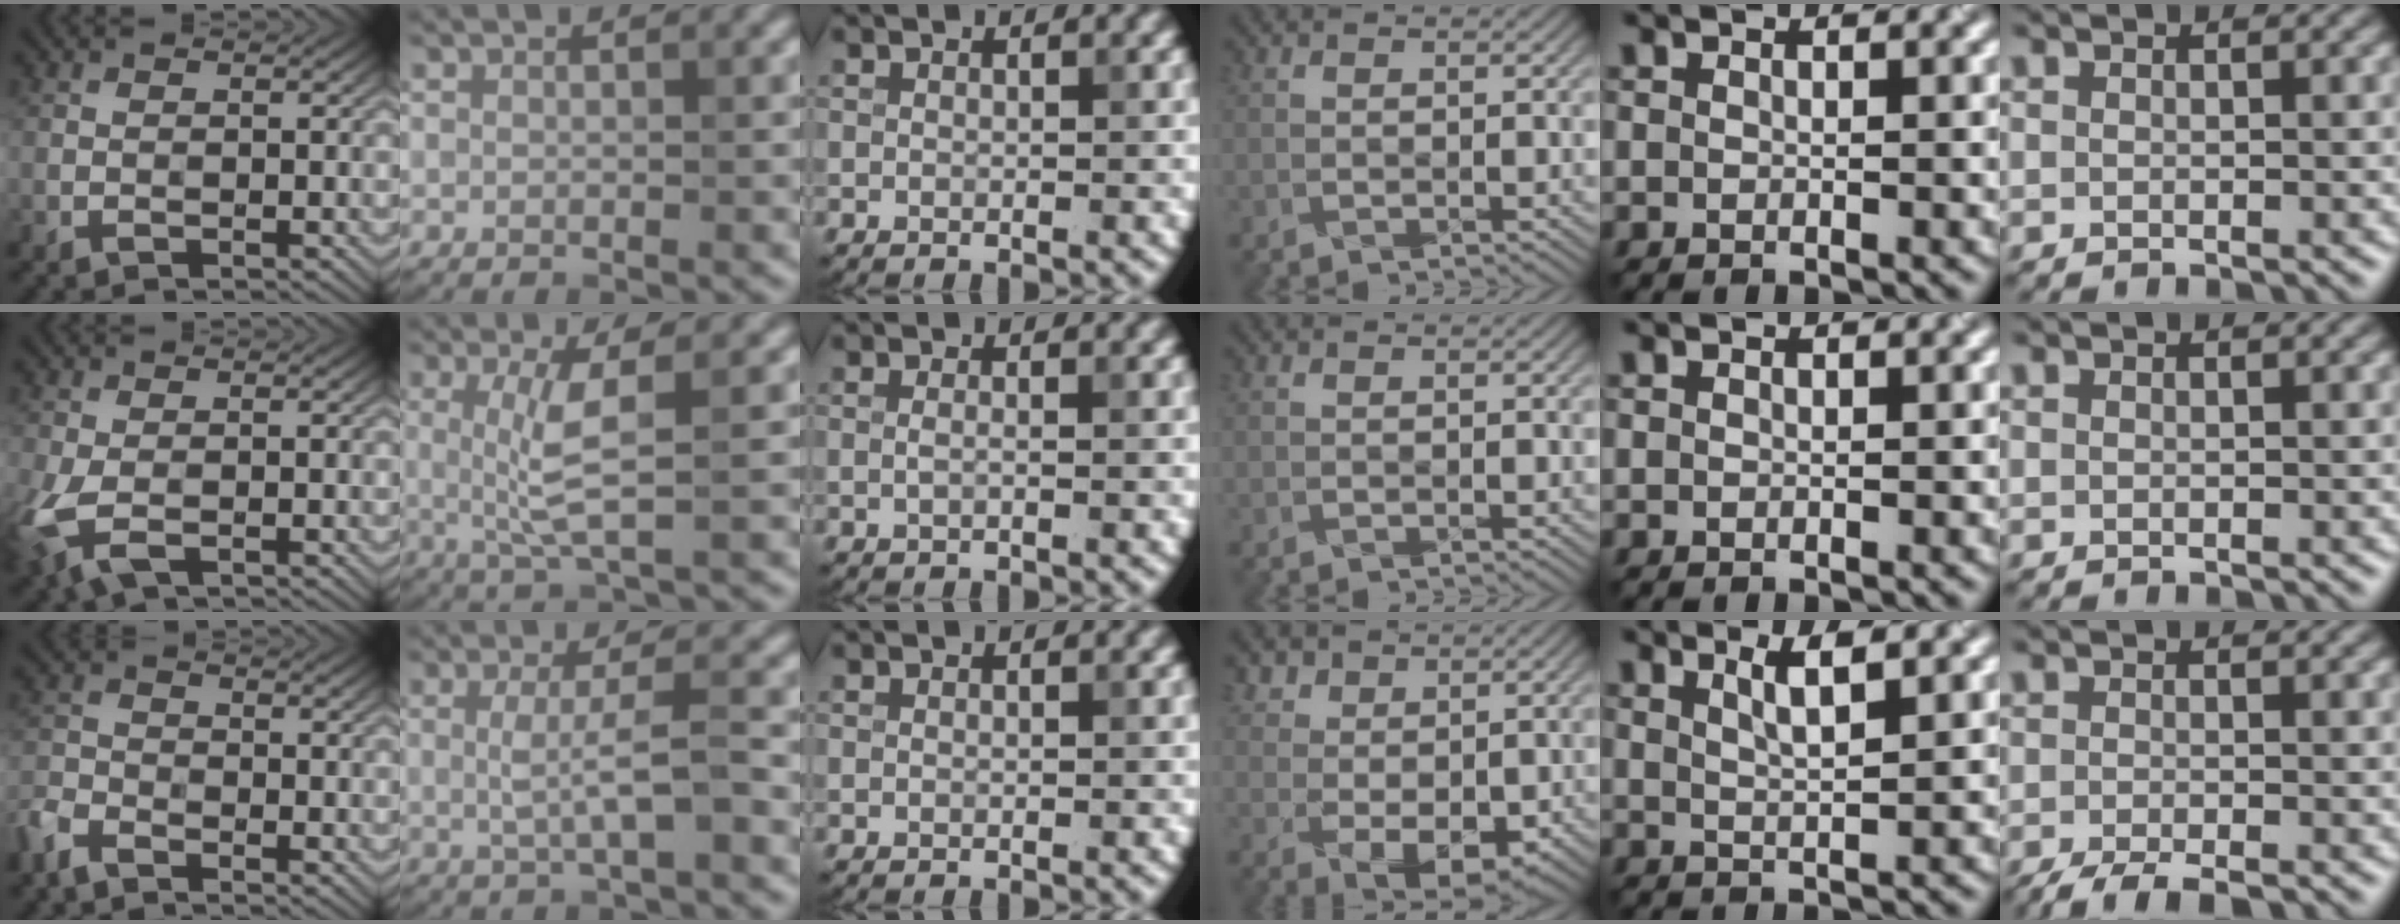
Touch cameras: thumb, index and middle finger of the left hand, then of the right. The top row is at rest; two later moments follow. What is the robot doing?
{"motion": "wrap", "object": "bandage"}